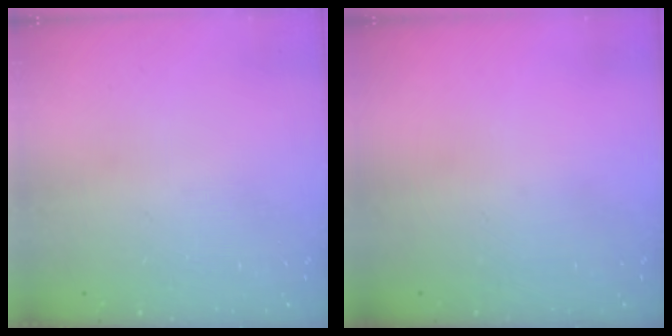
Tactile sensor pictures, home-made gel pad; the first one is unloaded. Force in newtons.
{"total": 0.0}